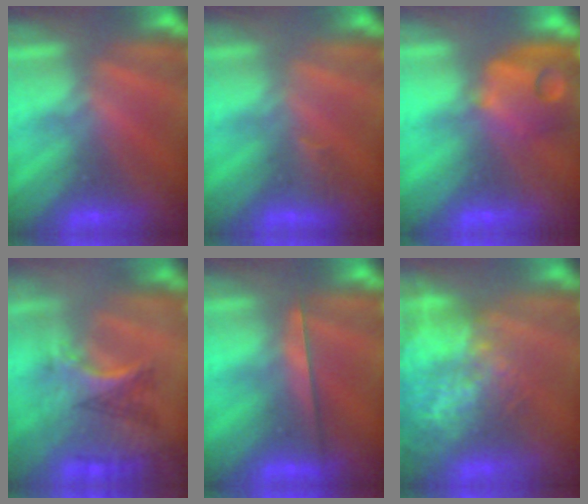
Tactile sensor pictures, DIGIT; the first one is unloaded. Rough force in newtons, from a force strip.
{"total": 3.1}
{"total": 8.8}
{"total": 2.9}
{"total": 2.2}
{"total": 10.8}